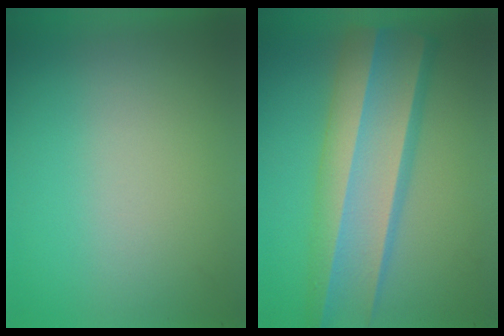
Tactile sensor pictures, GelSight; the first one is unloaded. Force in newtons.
{"total": 6.6}